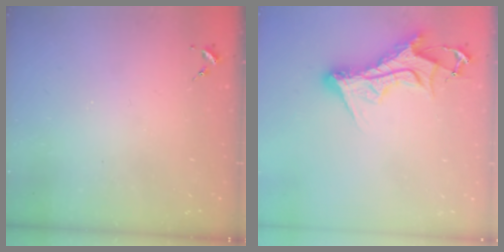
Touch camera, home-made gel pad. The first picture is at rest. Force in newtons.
{"total": 12.6, "press": 12.5, "slide": 1.4}